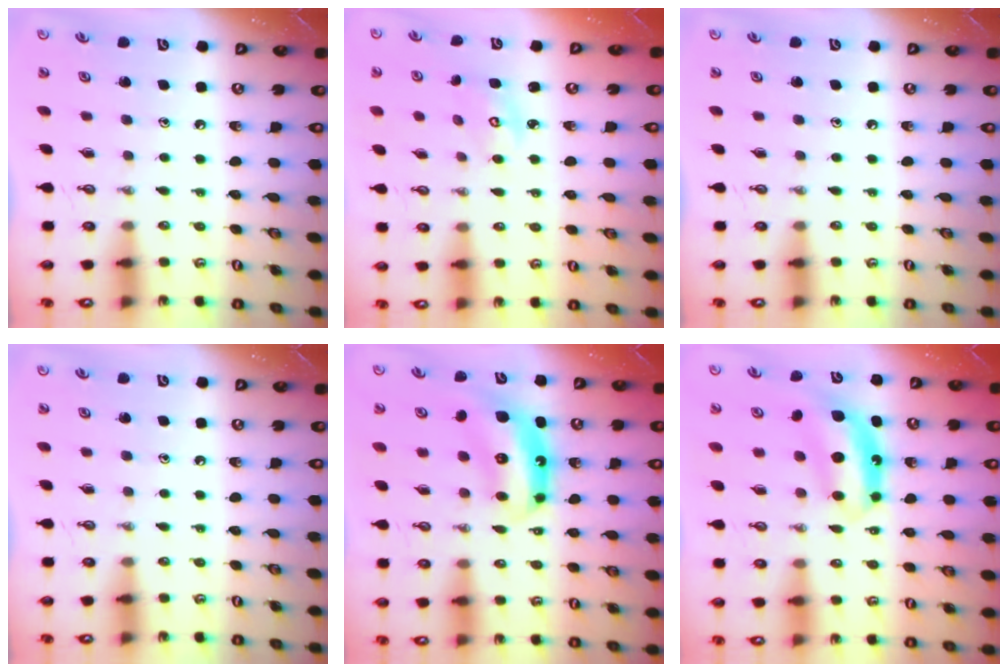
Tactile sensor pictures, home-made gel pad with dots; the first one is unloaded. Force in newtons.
{"total": 3.5, "press": 3.5, "slide": 0.1}
{"total": 0.0}
{"total": 0.0}
{"total": 7.5, "press": 7.5, "slide": 0.7}
{"total": 7.0, "press": 7.0, "slide": 0.2}